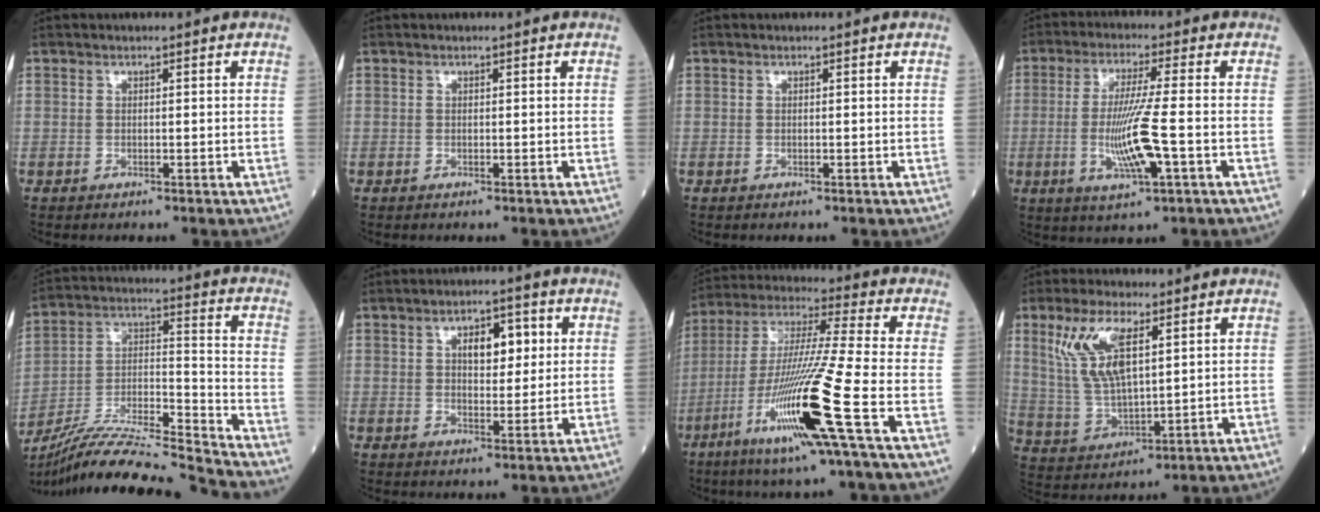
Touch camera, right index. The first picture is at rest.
{"total": 0.0}
{"total": 0.0}
{"total": 9.3, "force": [-2.0, -0.2, 9.1], "torque": [-0.185, -0.012, -0.034]}
{"total": 22.3, "force": [-20.8, -1.5, 8.0], "torque": [-0.163, -0.020, -0.350]}
{"total": 5.9, "force": [1.9, 2.7, 4.9], "torque": [-0.074, 0.010, 0.033]}
{"total": 18.2, "force": [-7.2, -1.7, 16.6], "torque": [-0.349, -0.035, -0.141]}
{"total": 10.3, "force": [4.6, 3.1, 8.7], "torque": [-0.201, 0.010, 0.103]}